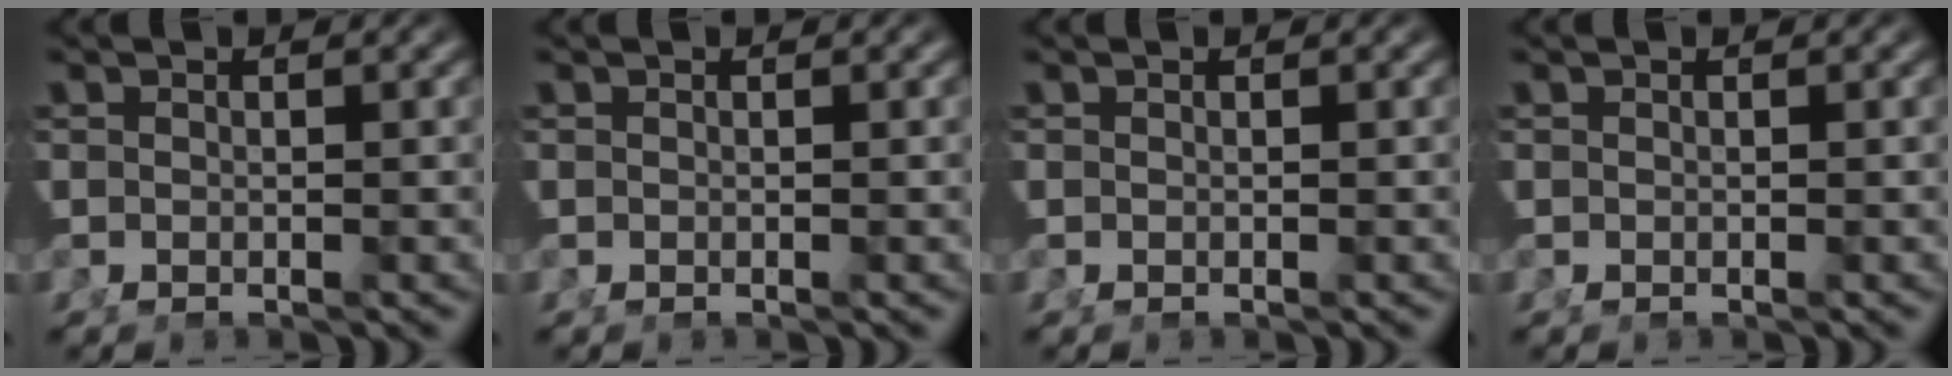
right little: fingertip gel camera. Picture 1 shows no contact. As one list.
[{"total": 0.0}, {"total": 0.0}, {"total": 0.0}]